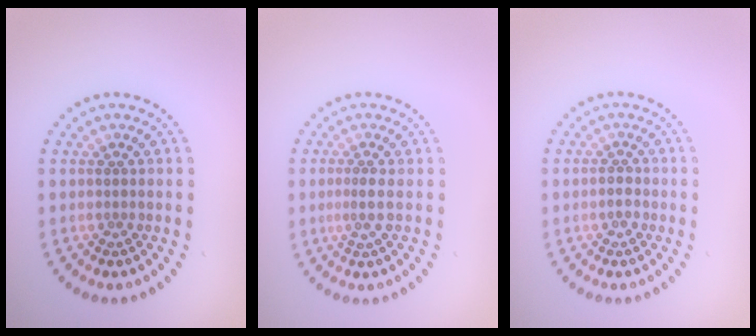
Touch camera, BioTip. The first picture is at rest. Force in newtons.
{"total": 1.6, "press": 1.2, "slide": 1.1}
{"total": 1.2, "press": 1.1, "slide": 0.3}